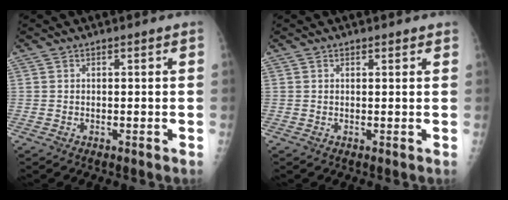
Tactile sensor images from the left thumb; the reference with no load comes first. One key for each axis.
{"total": 0.7, "fx": 0.6, "fy": 0.4, "fz": 0.2, "tx": 0.000, "ty": -0.005, "tz": 0.006}